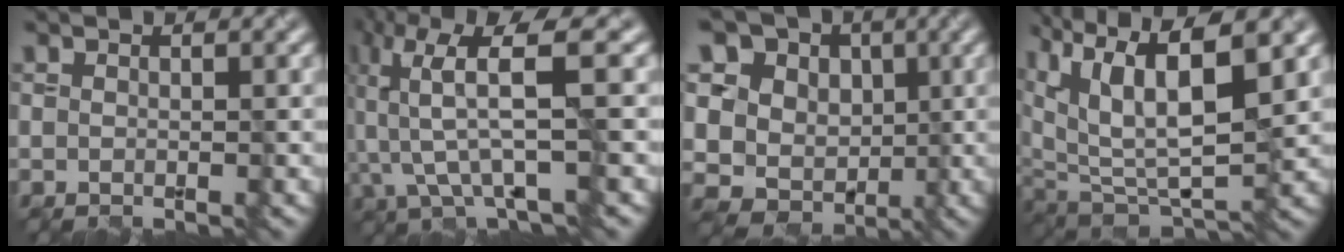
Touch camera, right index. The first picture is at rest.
{"total": 6.4, "force": [0.0, 1.4, 6.3], "torque": [-0.145, 0.007, 0.003]}
{"total": 12.9, "force": [3.7, 11.0, 5.6], "torque": [-0.120, 0.020, 0.057]}
{"total": 11.7, "force": [4.6, 5.7, 9.1], "torque": [-0.174, 0.010, 0.097]}